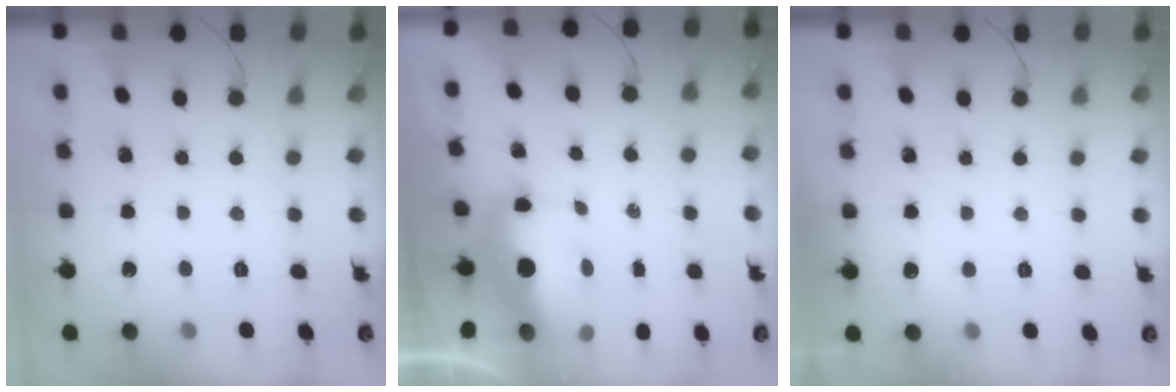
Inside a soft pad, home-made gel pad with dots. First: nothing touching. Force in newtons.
{"total": 10.5, "press": 10.4, "slide": 1.6}
{"total": 11.7, "press": 3.4, "slide": 11.3}